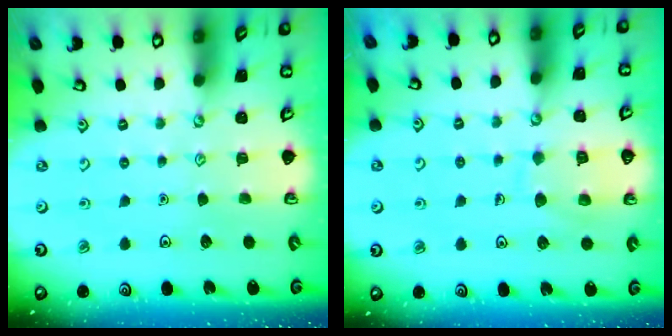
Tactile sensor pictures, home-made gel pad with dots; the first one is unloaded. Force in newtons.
{"total": 9.1, "press": 9.0, "slide": 0.9}